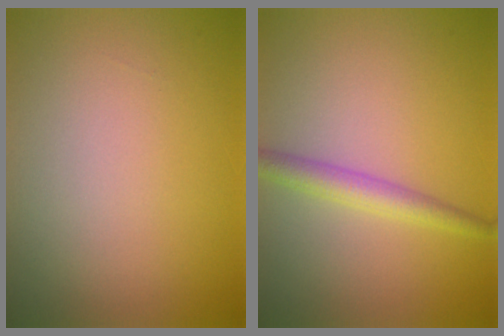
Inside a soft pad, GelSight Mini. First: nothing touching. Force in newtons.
{"total": 2.6, "press": 2.6, "slide": 0.1}